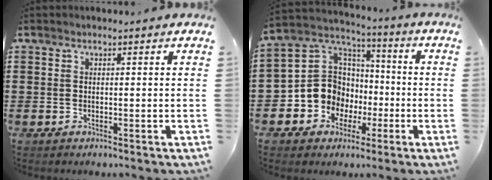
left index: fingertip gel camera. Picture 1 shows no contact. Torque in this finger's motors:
{"motor_torque": [1.63, 0.50, 0.55, 0.08]}